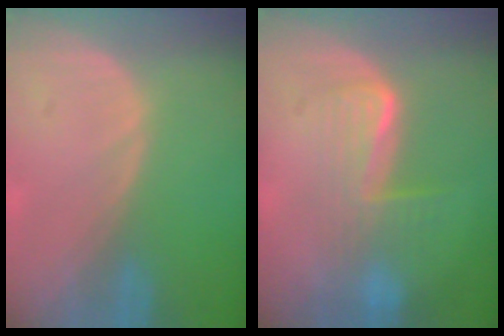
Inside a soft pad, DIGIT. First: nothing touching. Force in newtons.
{"total": 6.6, "press": 6.3, "slide": 1.9}